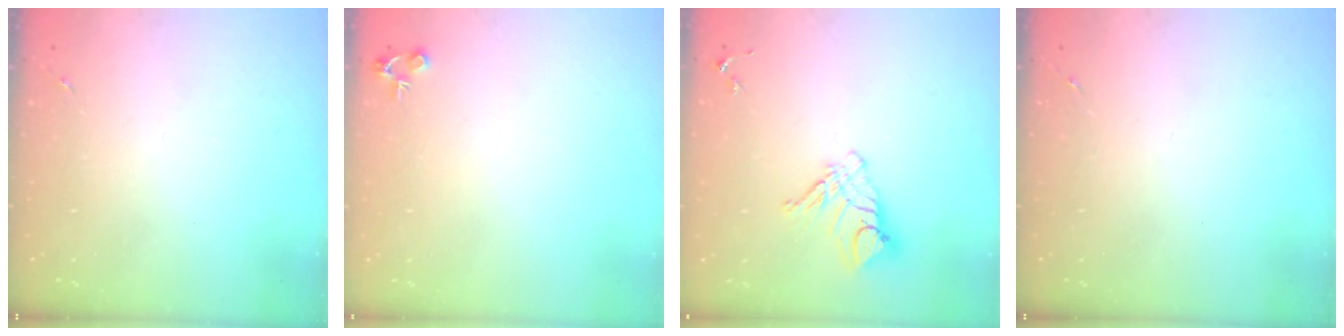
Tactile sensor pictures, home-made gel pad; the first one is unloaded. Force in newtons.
{"total": 4.7, "press": 4.7, "slide": 0.2}
{"total": 10.7, "press": 10.6, "slide": 1.1}
{"total": 0.0}